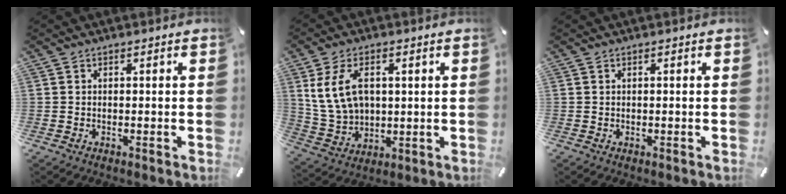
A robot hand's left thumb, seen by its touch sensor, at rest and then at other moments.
{"total": 10.7, "force": [3.0, 7.8, 6.7], "torque": [-0.147, 0.003, 0.057]}
{"total": 0.0}